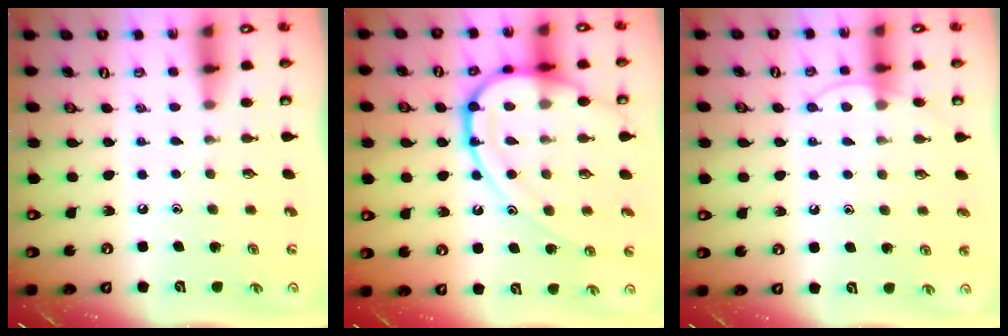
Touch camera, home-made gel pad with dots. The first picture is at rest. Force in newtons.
{"total": 16.5, "press": 16.4, "slide": 2.0}
{"total": 5.7, "press": 5.7, "slide": 0.6}